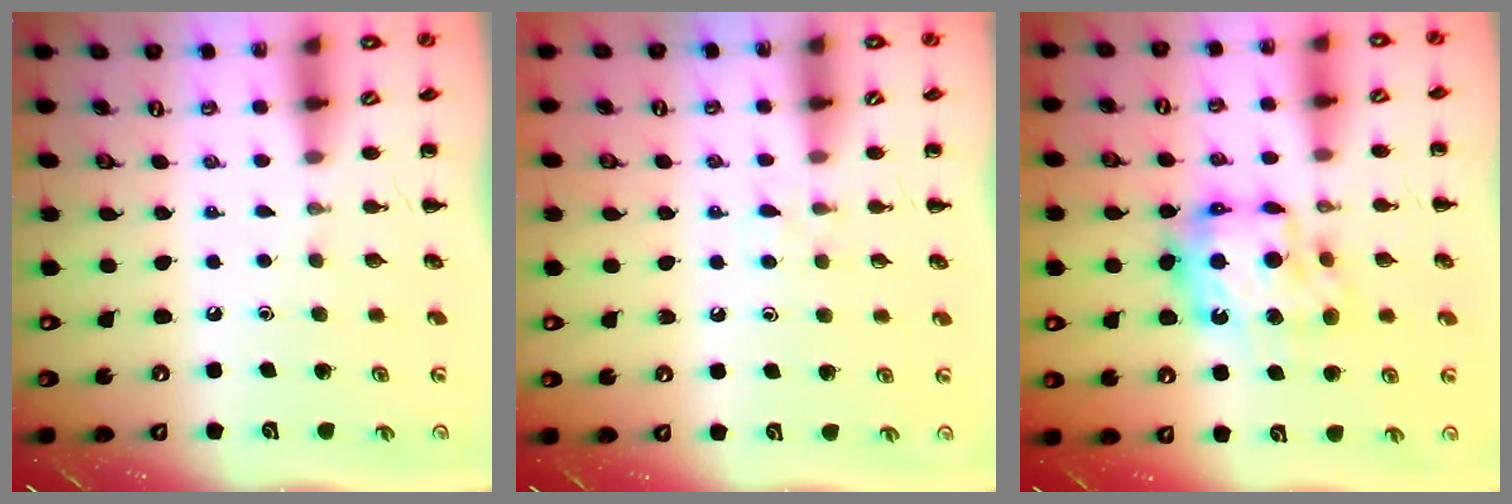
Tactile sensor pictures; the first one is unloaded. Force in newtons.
{"total": 4.1, "press": 3.9, "slide": 1.4}
{"total": 13.6, "press": 13.5, "slide": 1.5}